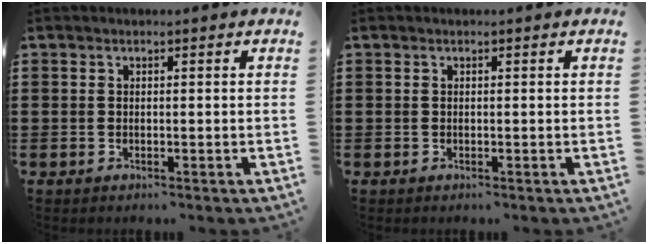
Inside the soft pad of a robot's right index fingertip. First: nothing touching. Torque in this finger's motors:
{"motor_torque": [0.00, 0.00, 0.00, -0.01]}